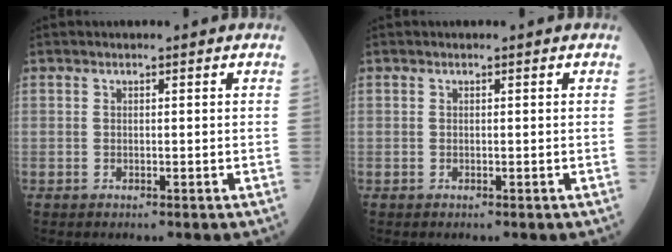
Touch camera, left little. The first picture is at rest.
{"total": 0.0}